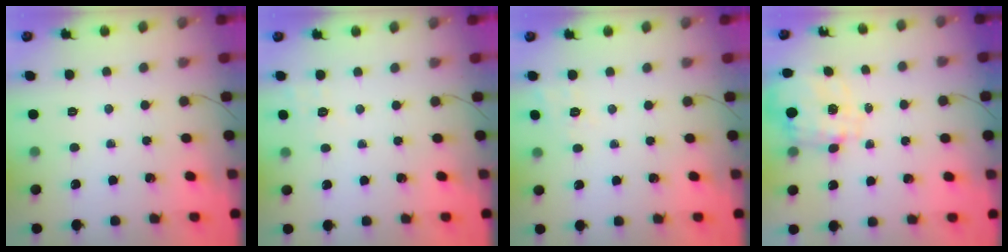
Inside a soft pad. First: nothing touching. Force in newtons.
{"total": 2.3, "press": 1.5, "slide": 1.8}
{"total": 2.4, "press": 1.2, "slide": 2.1}
{"total": 3.0, "press": 2.8, "slide": 1.2}